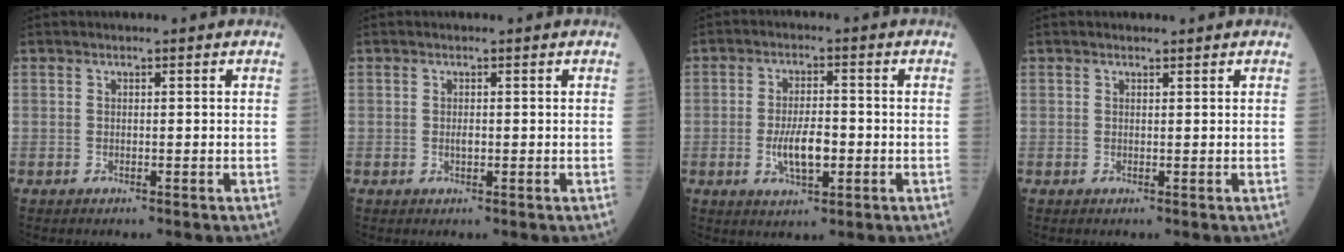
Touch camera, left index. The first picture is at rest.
{"total": 0.8, "force": [-0.4, 0.4, 0.6], "torque": [-0.012, -0.004, -0.004]}
{"total": 6.0, "force": [-1.7, 2.2, 5.3], "torque": [-0.104, -0.005, -0.028]}
{"total": 0.0}